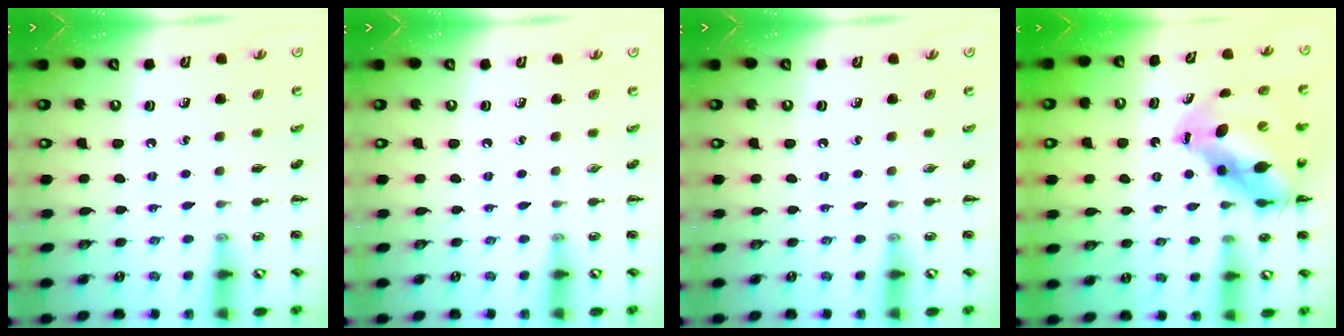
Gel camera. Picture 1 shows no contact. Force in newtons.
{"total": 0.0}
{"total": 0.0}
{"total": 12.1, "press": 11.6, "slide": 3.1}